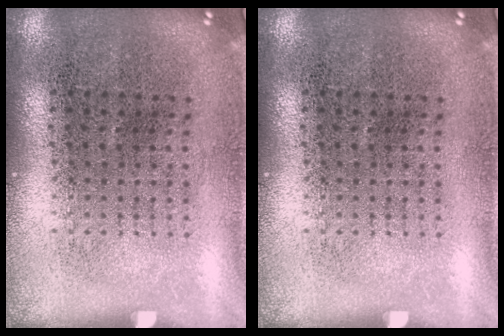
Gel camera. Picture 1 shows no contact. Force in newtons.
{"total": 0.0}